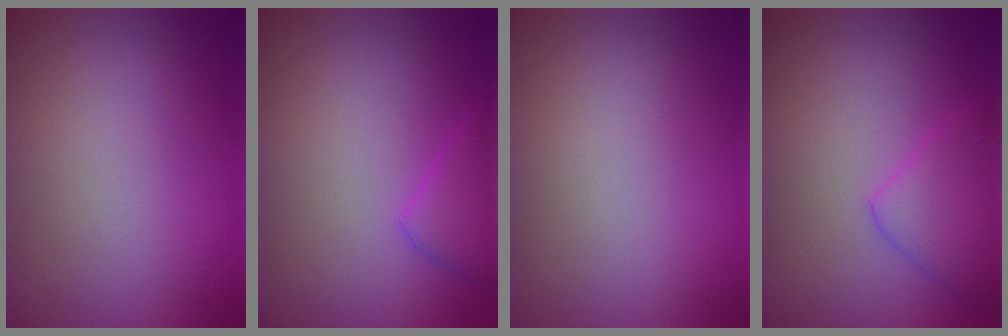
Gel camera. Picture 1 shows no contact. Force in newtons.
{"total": 2.4, "press": 2.4, "slide": 0.2}
{"total": 0.0}
{"total": 3.4, "press": 3.4, "slide": 0.2}